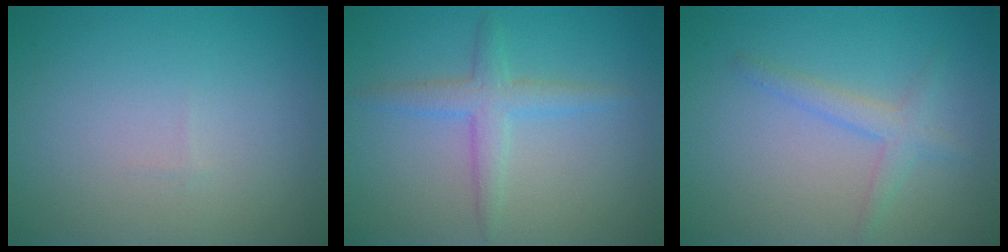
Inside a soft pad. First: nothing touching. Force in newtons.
{"total": 2.7, "press": 2.7, "slide": 0.1}
{"total": 2.0, "press": 2.0, "slide": 0.1}